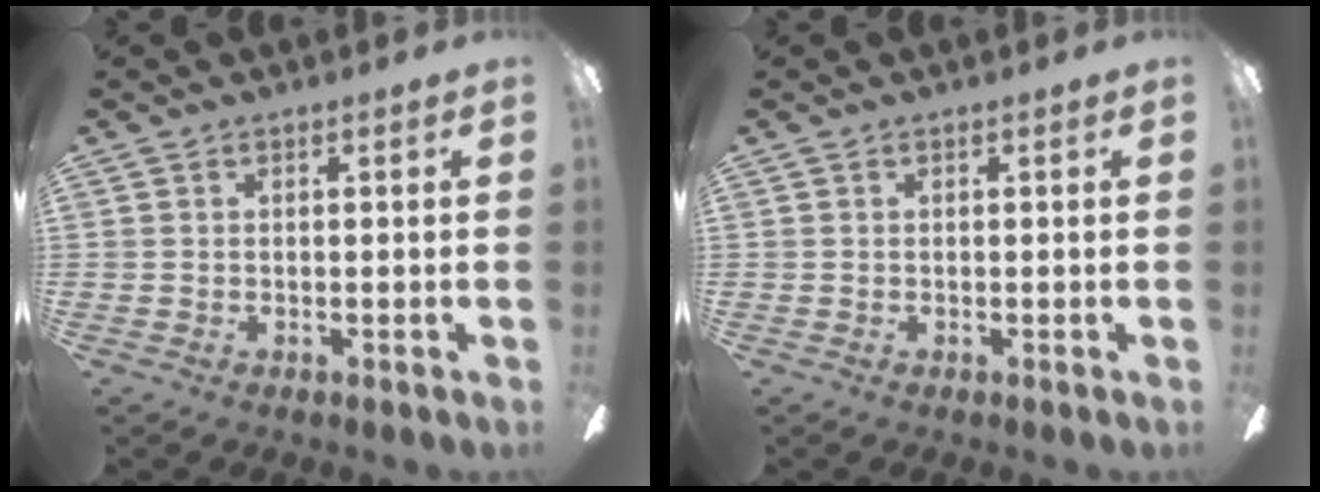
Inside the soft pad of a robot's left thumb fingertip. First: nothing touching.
{"total": 0.0}